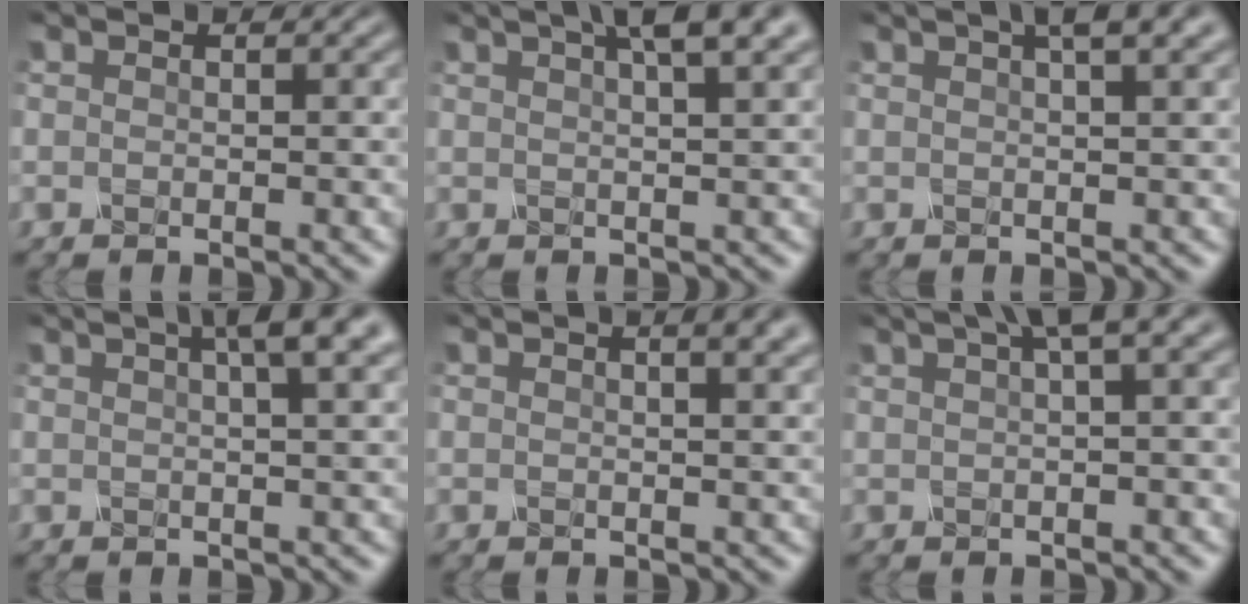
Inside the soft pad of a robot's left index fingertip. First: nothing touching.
{"total": 6.0, "force": [3.7, 1.7, 4.5], "torque": [-0.041, 0.027, 0.028]}
{"total": 4.3, "force": [2.6, 1.2, 3.3], "torque": [-0.031, 0.015, 0.019]}
{"total": 5.7, "force": [3.0, 1.5, 4.6], "torque": [-0.041, 0.024, 0.022]}
{"total": 4.1, "force": [2.2, 1.7, 3.0], "torque": [-0.019, 0.019, 0.005]}
{"total": 4.5, "force": [2.4, 0.8, 3.7], "torque": [-0.052, 0.022, 0.039]}